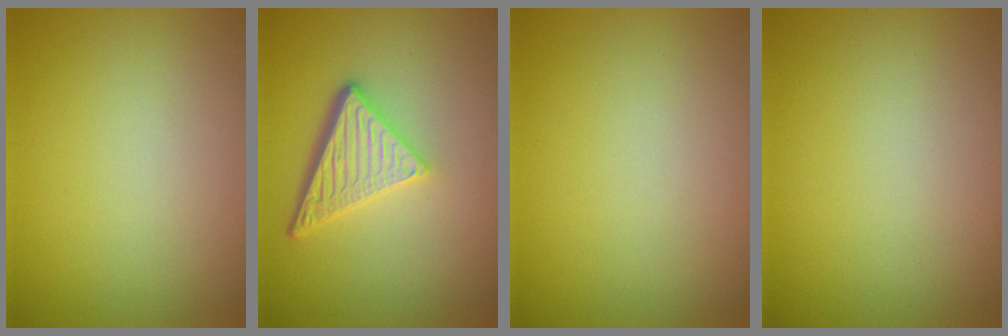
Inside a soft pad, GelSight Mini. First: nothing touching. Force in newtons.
{"total": 4.7, "press": 3.5, "slide": 3.2}
{"total": 0.0}
{"total": 0.0}